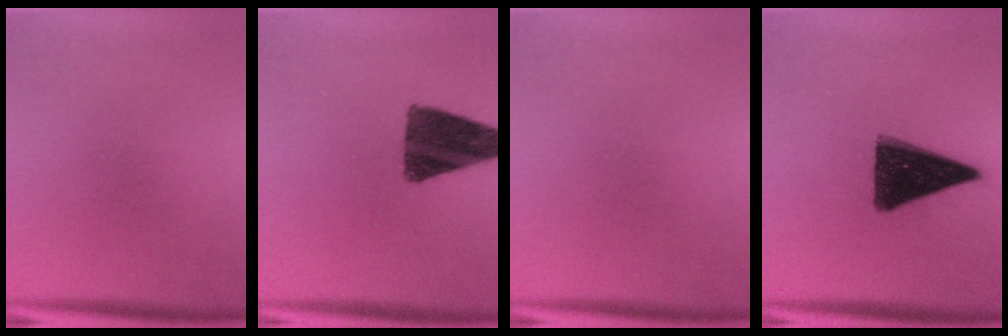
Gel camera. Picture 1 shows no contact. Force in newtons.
{"total": 12.3}
{"total": 0.0}
{"total": 14.2}